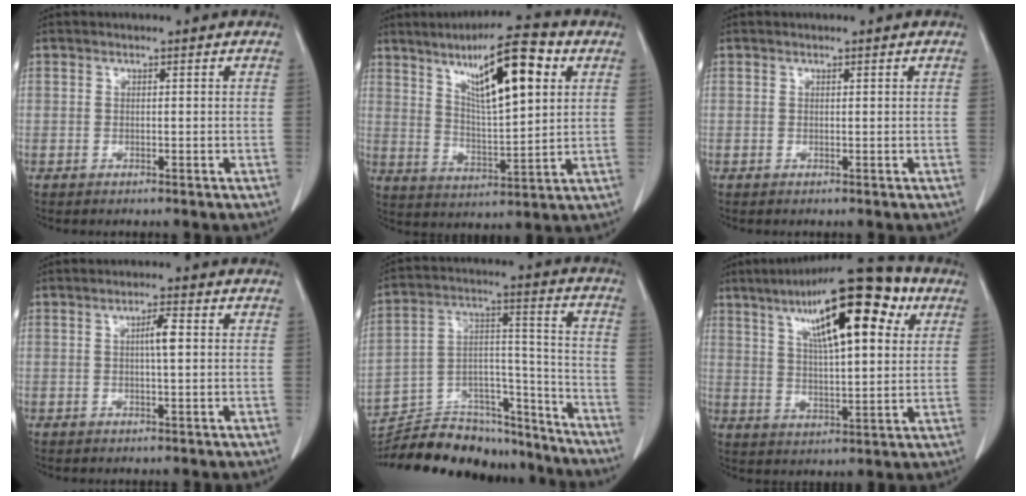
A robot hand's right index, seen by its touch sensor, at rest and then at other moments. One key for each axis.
{"total": 14.0, "fx": 6.3, "fy": 2.4, "fz": 12.2, "tx": -0.202, "ty": 0.011, "tz": 0.107}
{"total": 0.0}
{"total": 2.7, "fx": 0.4, "fy": 0.1, "fz": 2.7, "tx": -0.045, "ty": 0.003, "tz": 0.008}
{"total": 23.4, "fx": -21.5, "fy": 6.6, "fz": 6.1, "tx": -0.122, "ty": 0.035, "tz": -0.329}
{"total": 19.5, "fx": 9.1, "fy": 4.7, "fz": 16.5, "tx": -0.267, "ty": 0.037, "tz": 0.146}